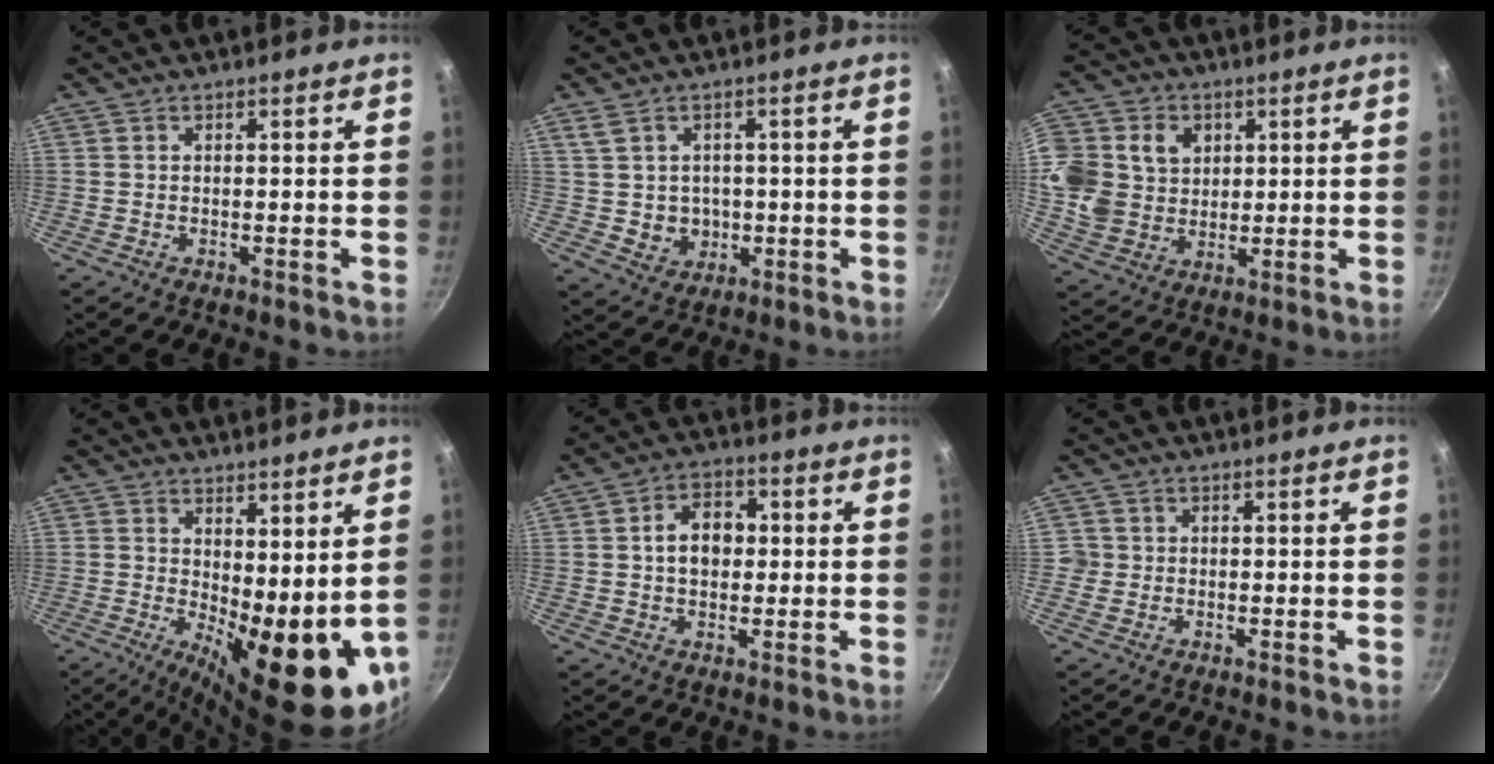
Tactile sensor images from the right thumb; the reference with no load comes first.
{"total": 5.9, "force": [0.3, 5.1, 3.0], "torque": [-0.031, 0.008, 0.019]}
{"total": 16.3, "force": [3.7, 14.0, 7.3], "torque": [-0.153, 0.000, 0.067]}
{"total": 16.0, "force": [1.4, 6.3, 14.7], "torque": [-0.168, -0.032, 0.035]}
{"total": 7.6, "force": [0.6, 5.5, 5.1], "torque": [-0.050, 0.016, 0.002]}
{"total": 1.8, "force": [-0.3, 1.8, 0.3], "torque": [0.005, 0.007, -0.007]}